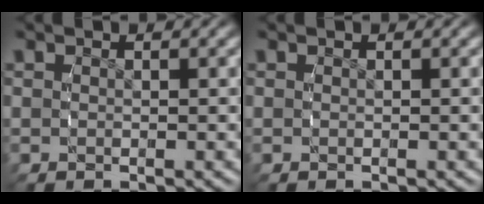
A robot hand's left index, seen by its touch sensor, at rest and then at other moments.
{"total": 0.0}